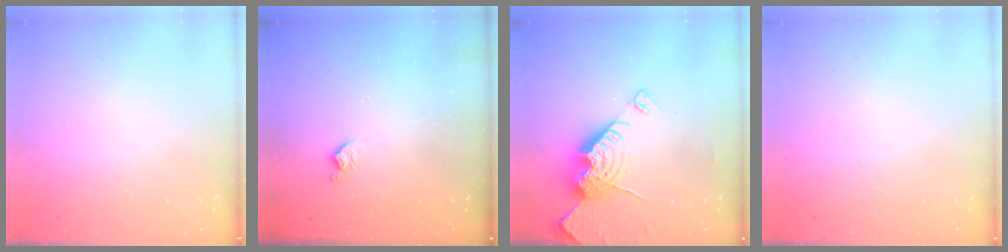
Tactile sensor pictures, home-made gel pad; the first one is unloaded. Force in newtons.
{"total": 5.9, "press": 5.9, "slide": 0.8}
{"total": 14.8, "press": 14.8, "slide": 1.3}
{"total": 0.0}